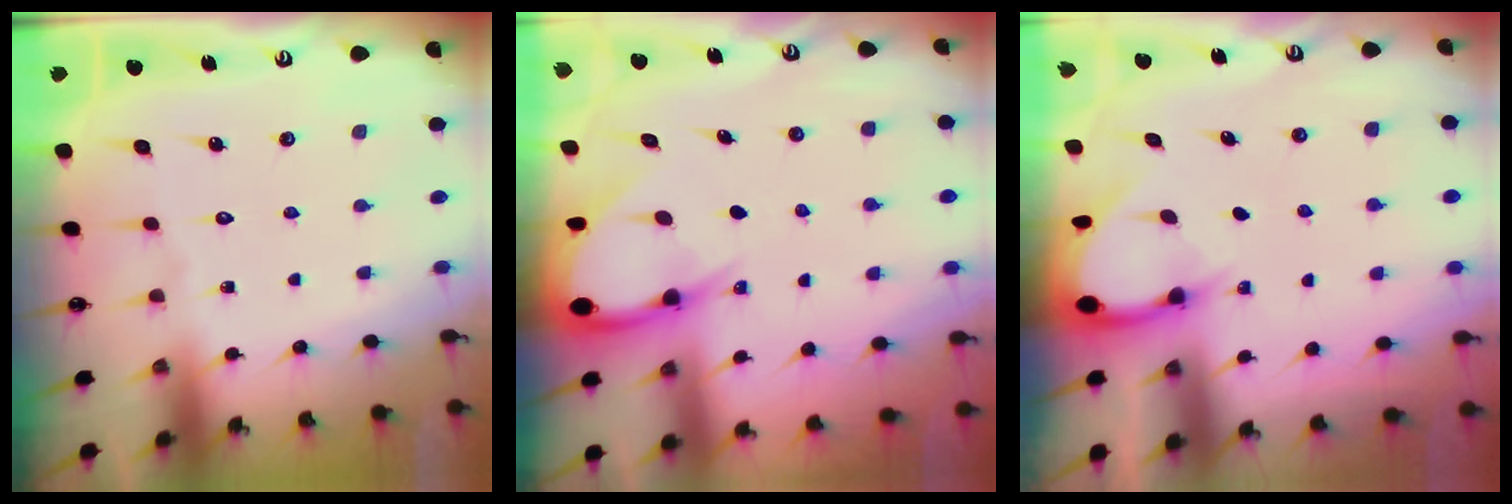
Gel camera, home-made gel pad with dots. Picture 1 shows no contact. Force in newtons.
{"total": 6.4, "press": 6.4, "slide": 0.6}
{"total": 3.6, "press": 3.6, "slide": 0.2}